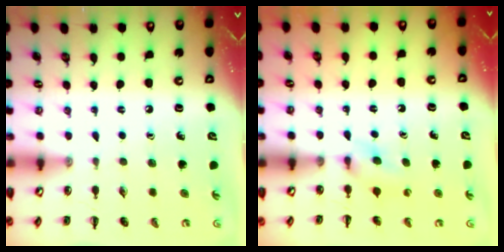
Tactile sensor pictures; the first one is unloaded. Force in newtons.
{"total": 5.0, "press": 4.7, "slide": 1.5}